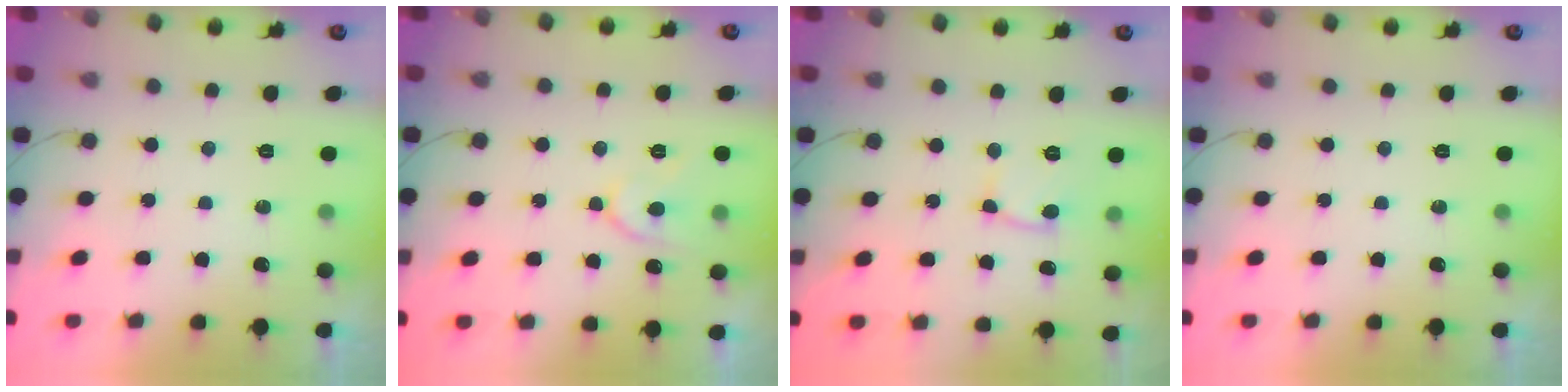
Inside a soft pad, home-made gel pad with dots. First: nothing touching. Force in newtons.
{"total": 8.7, "press": 8.6, "slide": 1.2}
{"total": 6.8, "press": 6.7, "slide": 0.8}
{"total": 0.0}